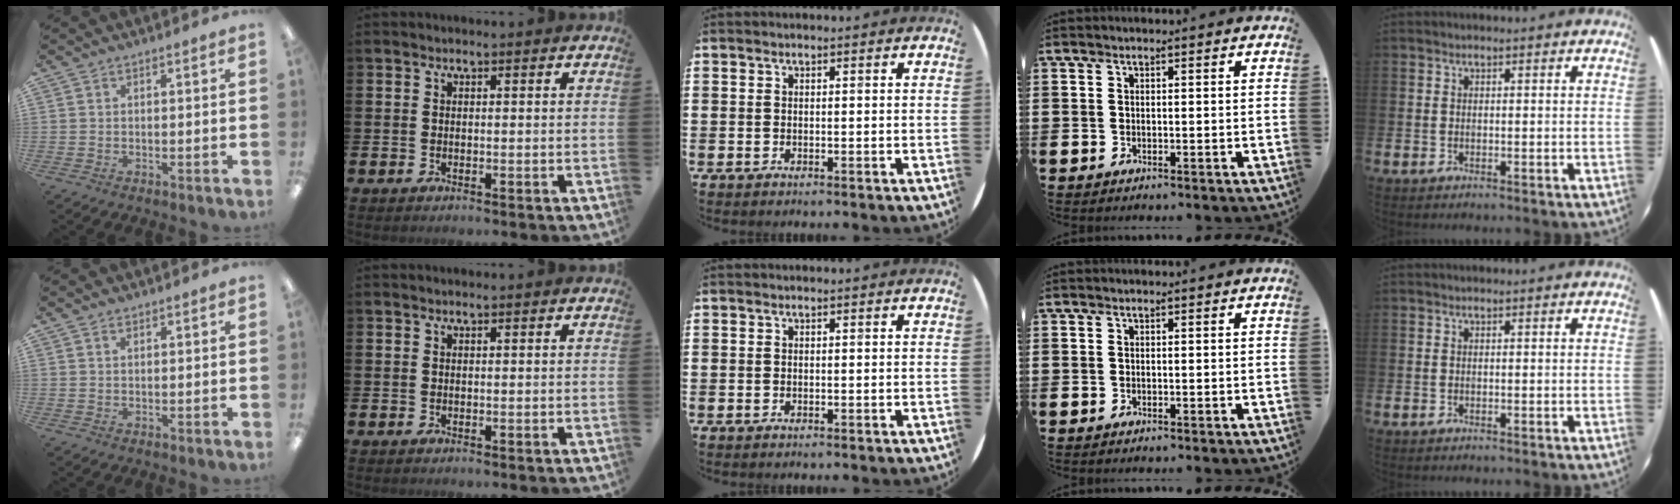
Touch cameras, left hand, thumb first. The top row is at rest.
{"thumb": {"total": 0.9, "force": [0.6, 0.4, 0.4], "torque": [-0.011, 0.000, 0.012]}}